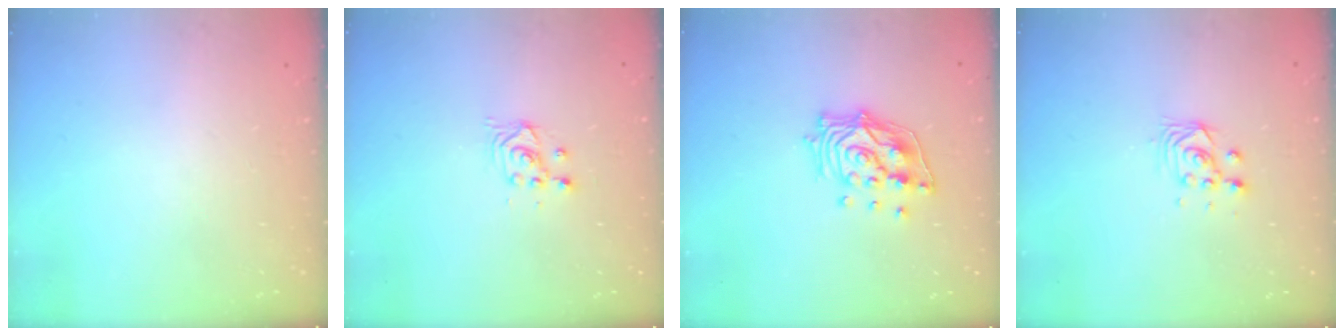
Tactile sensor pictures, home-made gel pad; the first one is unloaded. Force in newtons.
{"total": 2.5, "press": 2.5, "slide": 0.2}
{"total": 13.9, "press": 13.8, "slide": 1.8}
{"total": 2.8, "press": 2.8, "slide": 0.2}